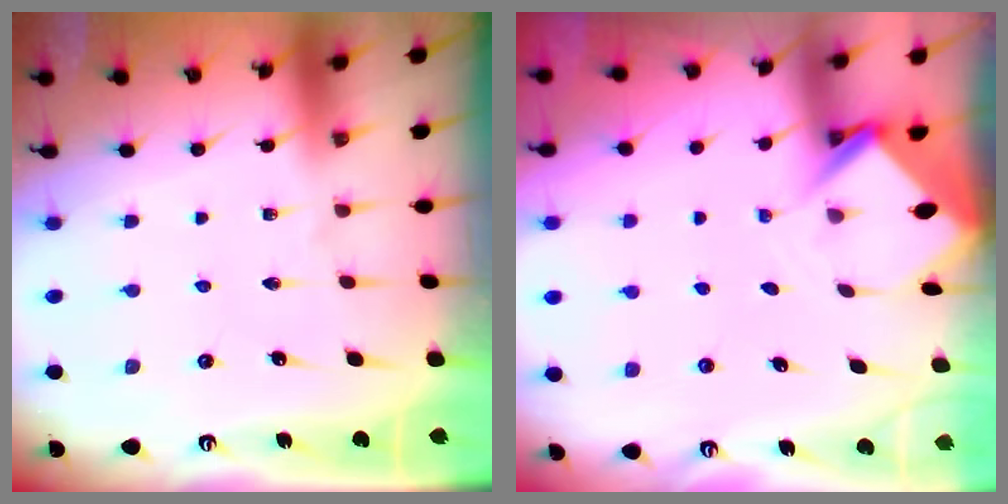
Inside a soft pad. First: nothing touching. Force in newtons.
{"total": 3.5, "press": 3.4, "slide": 0.3}